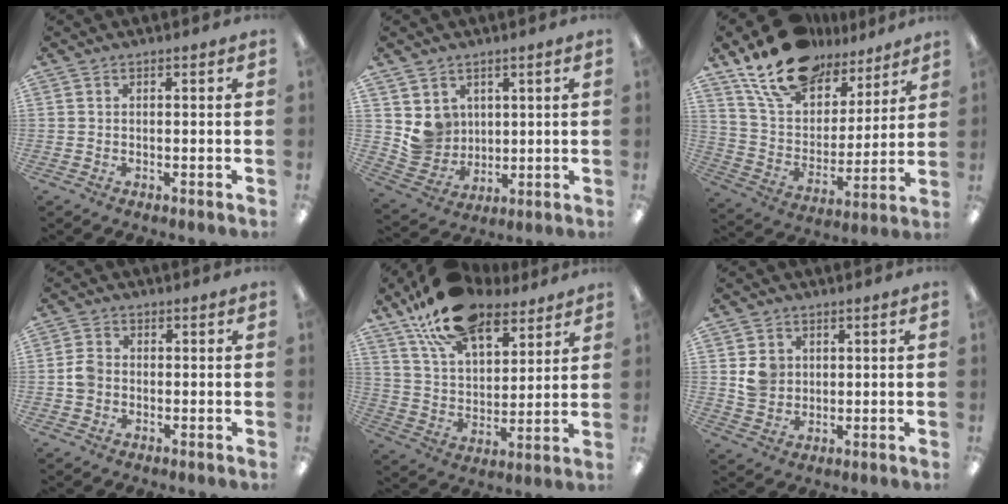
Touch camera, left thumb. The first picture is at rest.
{"total": 7.6, "force": [3.4, 6.7, 0.6], "torque": [-0.021, -0.017, 0.074]}
{"total": 18.7, "force": [13.8, 9.9, 7.7], "torque": [-0.149, -0.079, 0.251]}
{"total": 3.6, "force": [-0.4, 3.0, 1.9], "torque": [-0.033, 0.009, -0.007]}
{"total": 18.6, "force": [12.7, 9.2, 9.9], "torque": [-0.184, -0.055, 0.230]}
{"total": 5.7, "force": [1.9, 5.2, 1.7], "torque": [-0.023, 0.003, 0.034]}